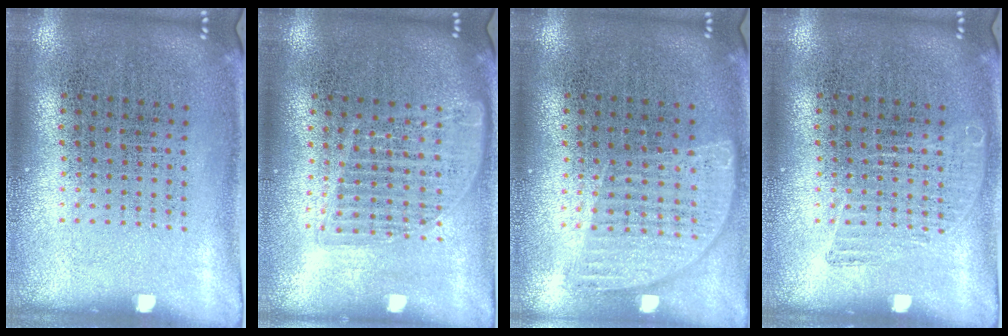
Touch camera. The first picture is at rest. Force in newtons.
{"total": 1.6, "press": 1.4, "slide": 0.8}
{"total": 0.9, "press": 0.9, "slide": 0.2}
{"total": 1.0, "press": 1.0, "slide": 0.2}